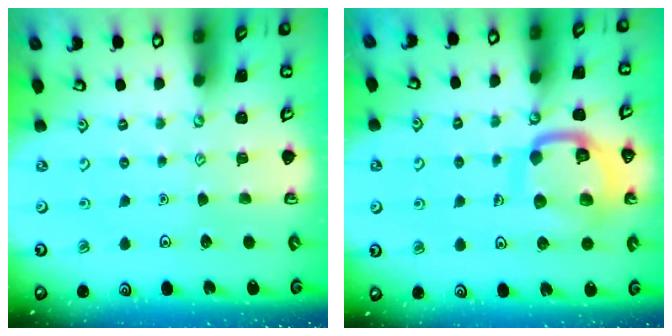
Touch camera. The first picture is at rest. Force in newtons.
{"total": 14.0, "press": 13.9, "slide": 1.4}